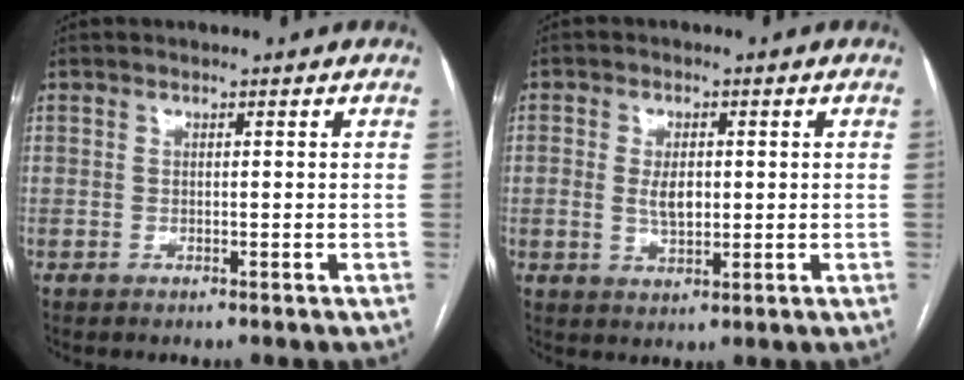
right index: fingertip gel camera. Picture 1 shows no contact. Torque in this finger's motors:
{"motor_torque": [0.54, 0.26, 0.25, 0.02]}